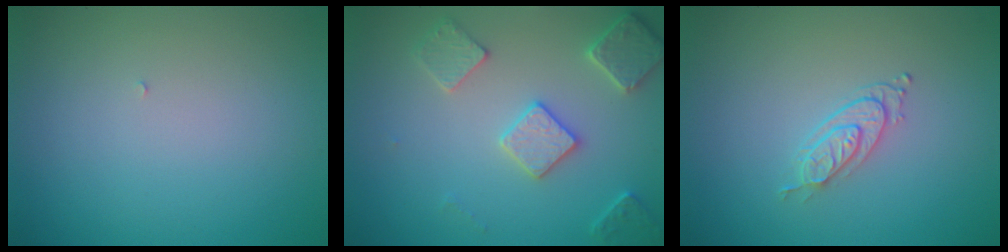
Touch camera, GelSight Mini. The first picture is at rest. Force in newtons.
{"total": 3.7, "press": 3.4, "slide": 1.4}
{"total": 2.0, "press": 1.4, "slide": 1.4}